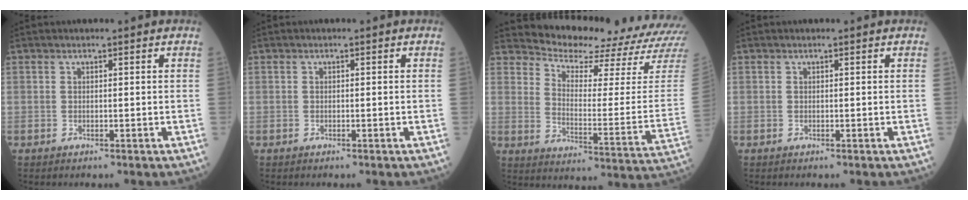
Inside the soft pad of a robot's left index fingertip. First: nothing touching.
{"total": 0.0}
{"total": 18.8, "force": [18.3, 0.7, 4.1], "torque": [-0.071, -0.113, 0.222]}
{"total": 0.0}